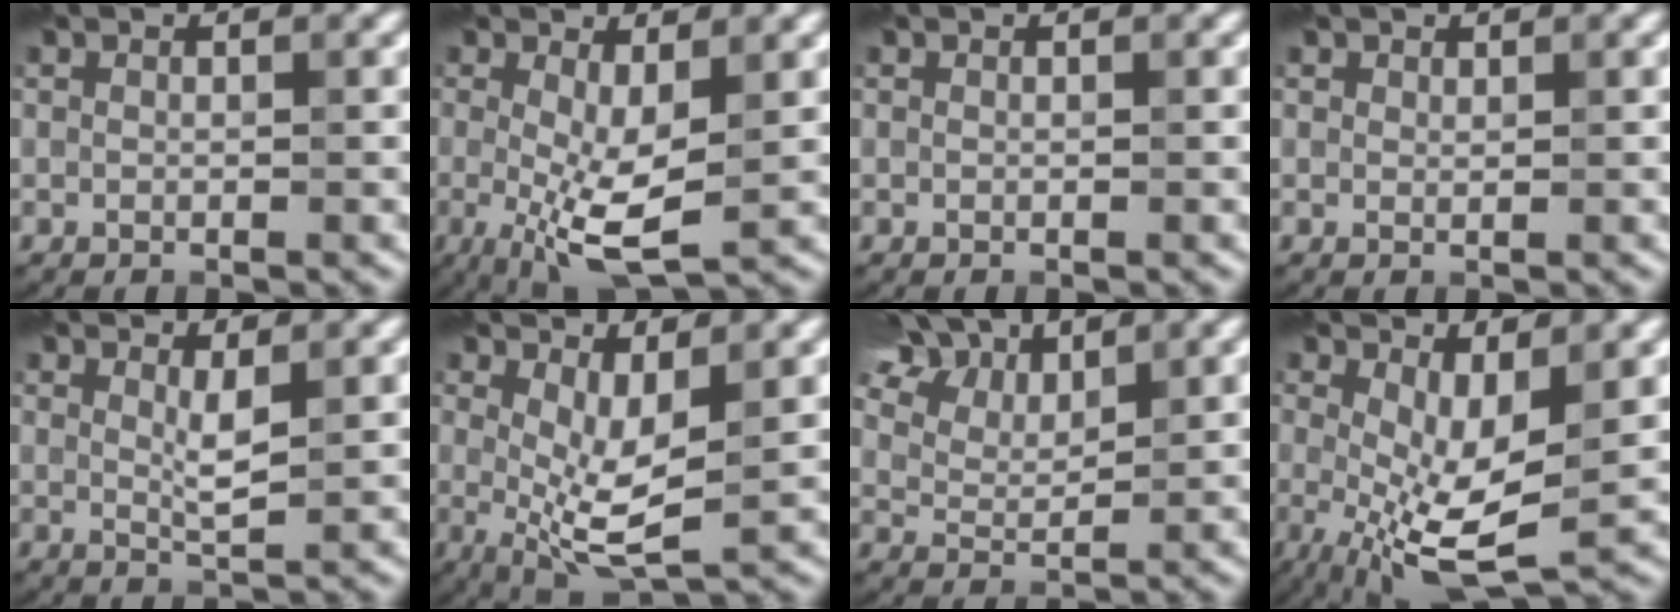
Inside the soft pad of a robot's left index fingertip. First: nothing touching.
{"total": 5.7, "force": [-0.5, 1.7, 5.4], "torque": [-0.111, -0.016, -0.008]}
{"total": 0.0}
{"total": 0.6, "force": [0.5, 0.2, 0.0], "torque": [0.002, -0.001, 0.009]}
{"total": 1.9, "force": [0.7, 0.2, 1.7], "torque": [-0.033, -0.006, 0.013]}
{"total": 5.3, "force": [0.5, 1.7, 5.0], "torque": [-0.095, -0.012, 0.011]}
{"total": 9.7, "force": [7.2, 4.4, 4.9], "torque": [-0.118, 0.027, 0.119]}
{"total": 7.0, "force": [-0.6, 2.5, 6.5], "torque": [-0.138, -0.012, -0.011]}